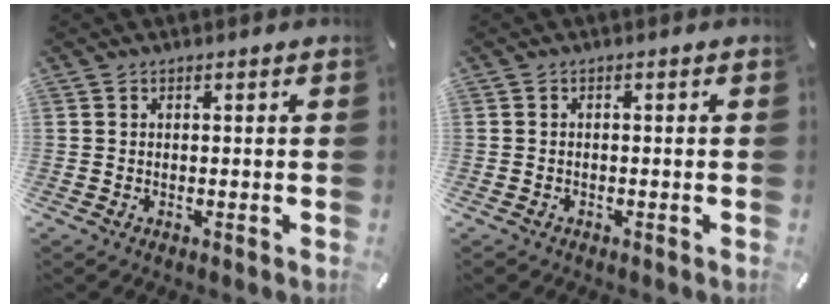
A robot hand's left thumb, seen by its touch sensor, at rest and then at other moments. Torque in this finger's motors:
{"motor_torque": [0.08, -0.12, -0.19, 0.17, -0.01]}